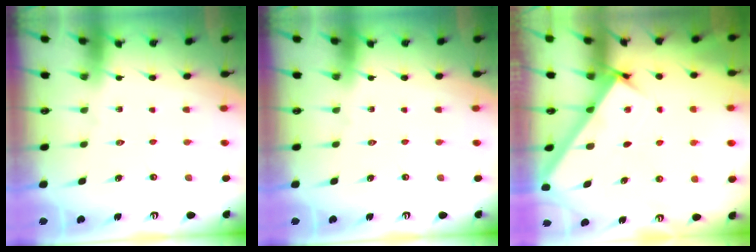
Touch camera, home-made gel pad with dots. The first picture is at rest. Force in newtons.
{"total": 0.0}
{"total": 3.0, "press": 3.0, "slide": 0.2}